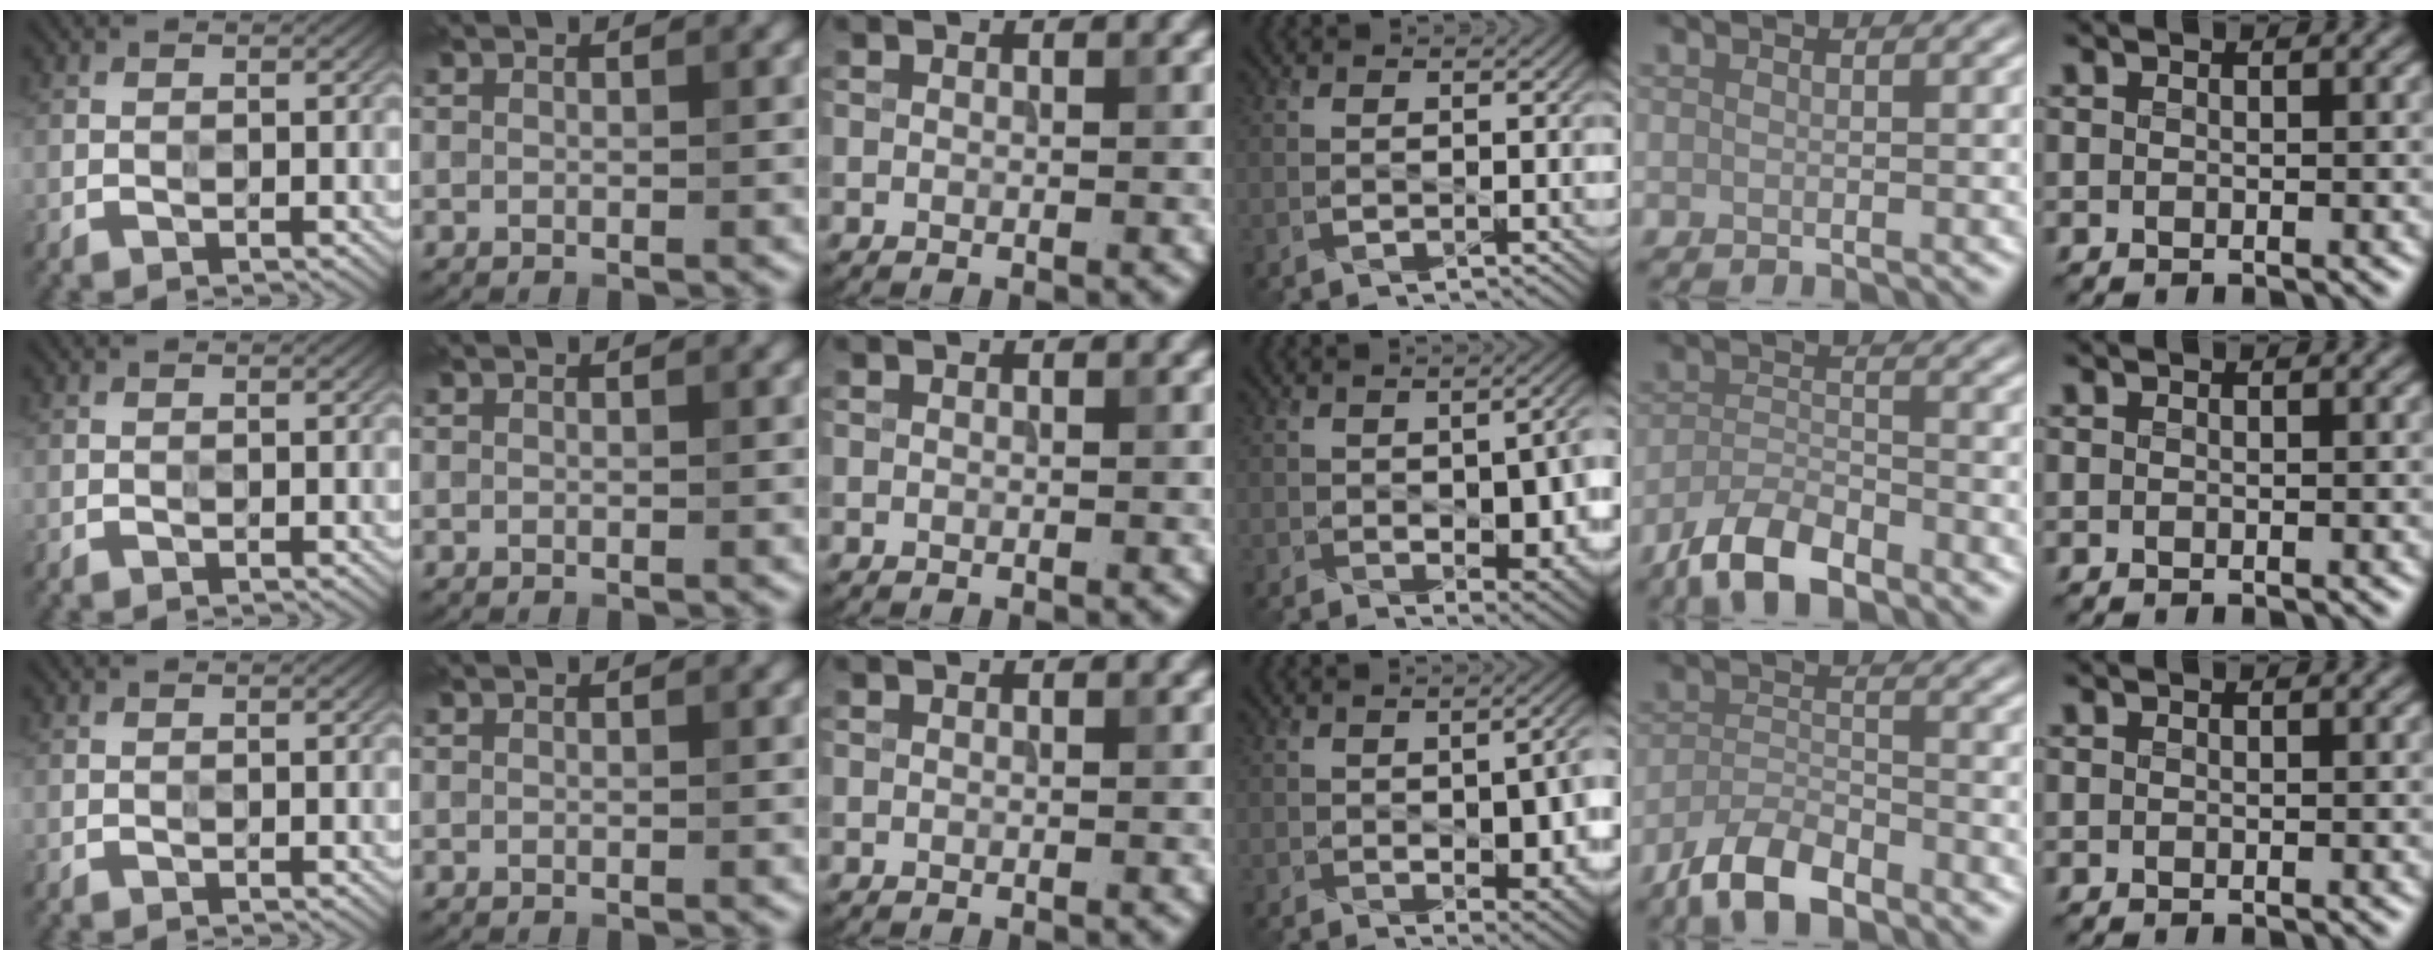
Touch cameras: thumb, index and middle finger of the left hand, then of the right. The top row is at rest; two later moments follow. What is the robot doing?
{"motion": "wipe", "object": "bowl"}